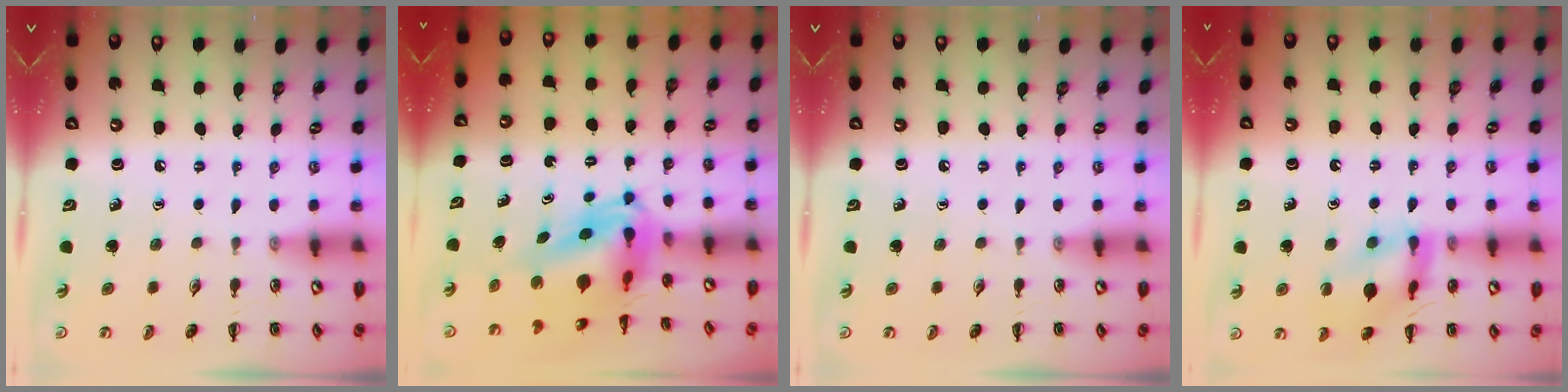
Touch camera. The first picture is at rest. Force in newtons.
{"total": 6.7, "press": 6.3, "slide": 2.2}
{"total": 0.0}
{"total": 12.1, "press": 12.0, "slide": 1.1}